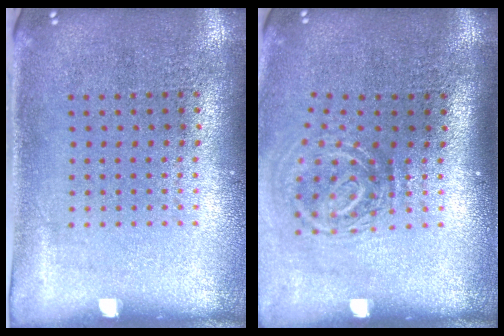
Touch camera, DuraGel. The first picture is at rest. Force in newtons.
{"total": 1.9, "press": 1.2, "slide": 1.5}